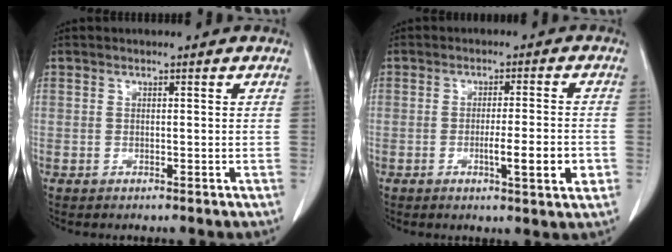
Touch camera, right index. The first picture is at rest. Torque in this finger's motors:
{"motor_torque": [1.08, -0.32, 0.58, 0.06]}